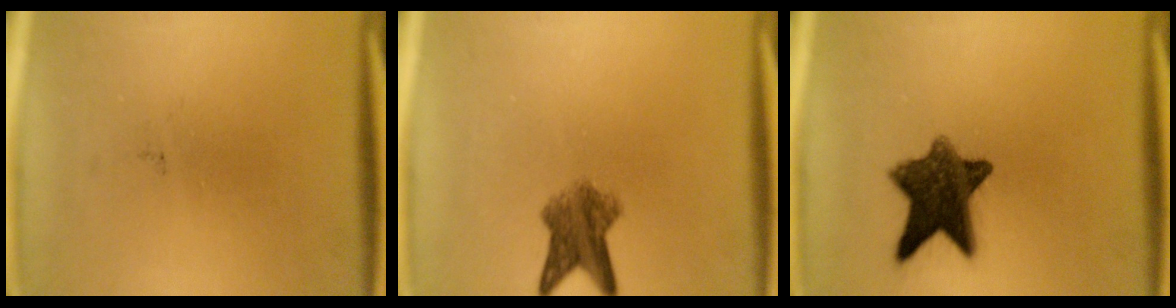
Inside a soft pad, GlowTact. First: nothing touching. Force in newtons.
{"total": 5.4}
{"total": 10.4}